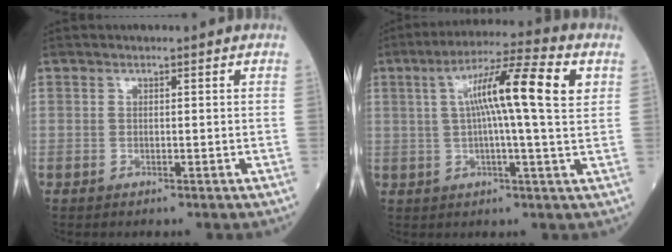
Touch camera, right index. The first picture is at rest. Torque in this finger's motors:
{"motor_torque": [0.93, 0.43, 0.69, 0.16]}